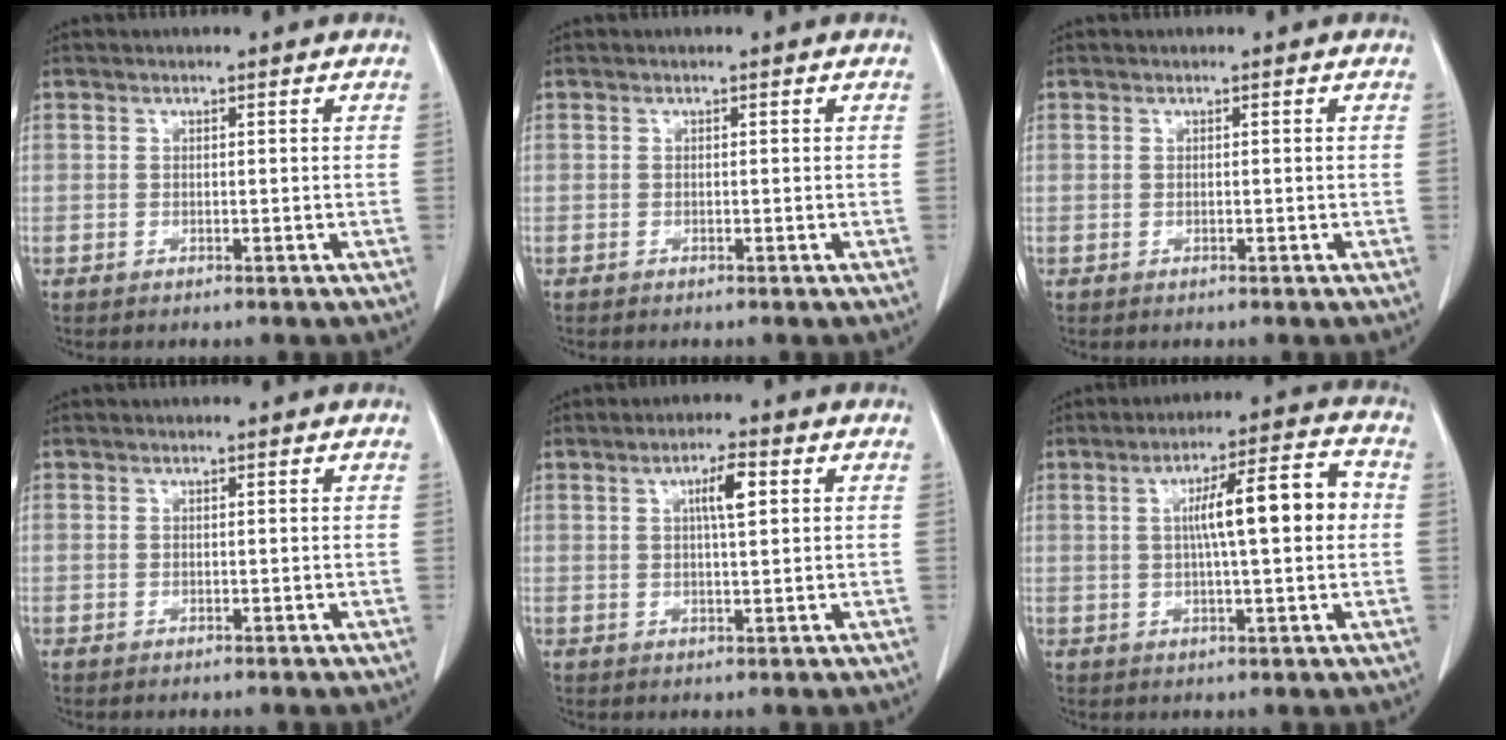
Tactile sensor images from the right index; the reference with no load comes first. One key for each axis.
{"total": 0.0}
{"total": 0.0}
{"total": 0.0}
{"total": 4.9, "fx": 1.5, "fy": 1.1, "fz": 4.5, "tx": -0.084, "ty": 0.006, "tz": 0.028}
{"total": 11.2, "fx": 1.1, "fy": 1.9, "fz": 11.0, "tx": -0.173, "ty": 0.029, "tz": 0.016}